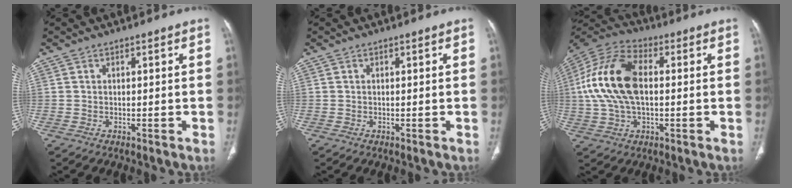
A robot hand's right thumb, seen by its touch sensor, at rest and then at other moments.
{"total": 0.0}
{"total": 17.0, "force": [1.1, 9.7, 13.9], "torque": [-0.283, 0.027, 0.013]}